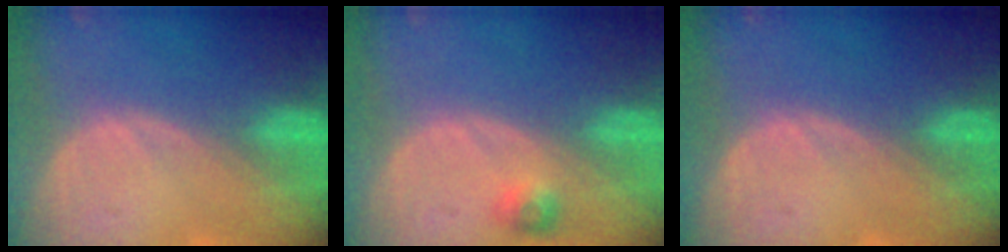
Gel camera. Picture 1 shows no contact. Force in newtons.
{"total": 2.4, "press": 2.2, "slide": 0.9}
{"total": 0.0}